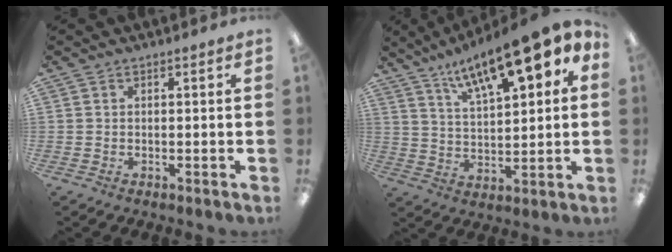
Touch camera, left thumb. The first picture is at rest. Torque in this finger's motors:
{"motor_torque": [0.56, 1.05, 1.62, -1.15, 0.14]}